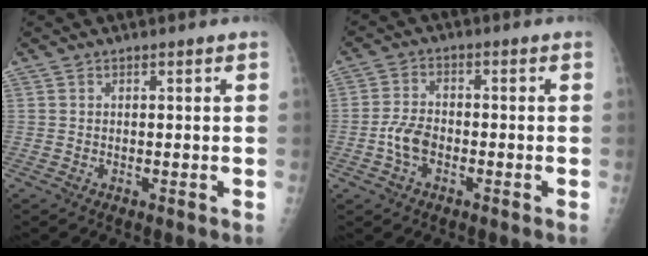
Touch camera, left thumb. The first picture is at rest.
{"total": 5.4, "force": [-1.9, 3.3, 3.8], "torque": [-0.076, 0.015, -0.039]}